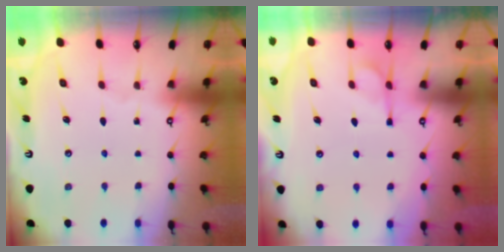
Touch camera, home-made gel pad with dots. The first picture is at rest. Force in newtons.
{"total": 3.0, "press": 2.6, "slide": 1.5}